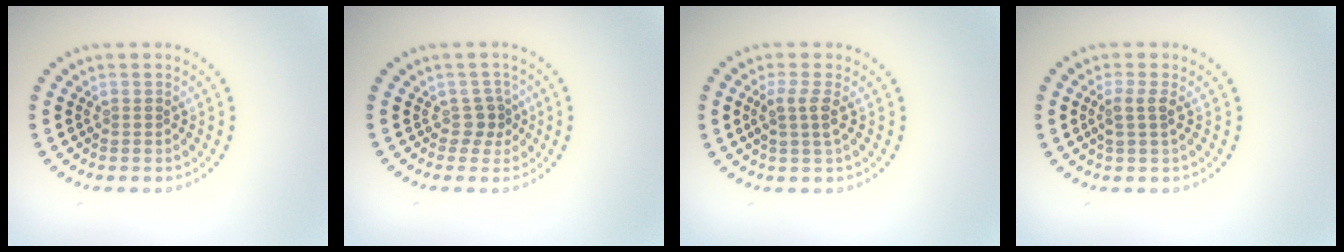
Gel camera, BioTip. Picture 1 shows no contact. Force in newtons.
{"total": 1.6, "press": 1.1, "slide": 1.2}
{"total": 2.1, "press": 1.6, "slide": 1.3}
{"total": 1.6, "press": 1.3, "slide": 0.9}